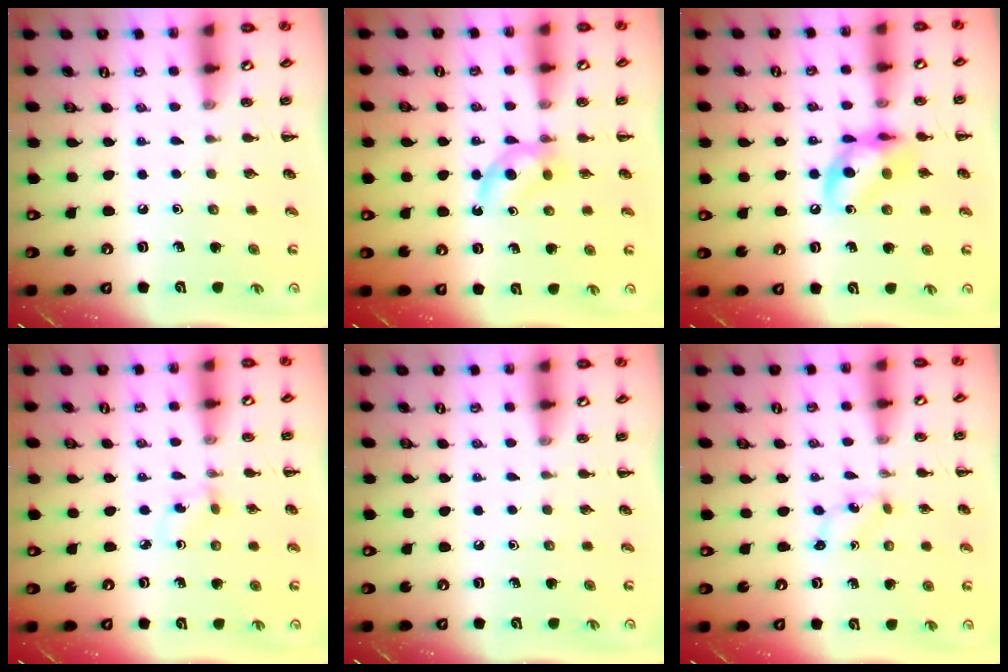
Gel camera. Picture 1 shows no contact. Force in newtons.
{"total": 4.5, "press": 4.1, "slide": 1.7}
{"total": 13.0, "press": 12.8, "slide": 2.3}
{"total": 1.7, "press": 1.5, "slide": 0.9}
{"total": 0.0}
{"total": 0.6, "press": 0.5, "slide": 0.3}